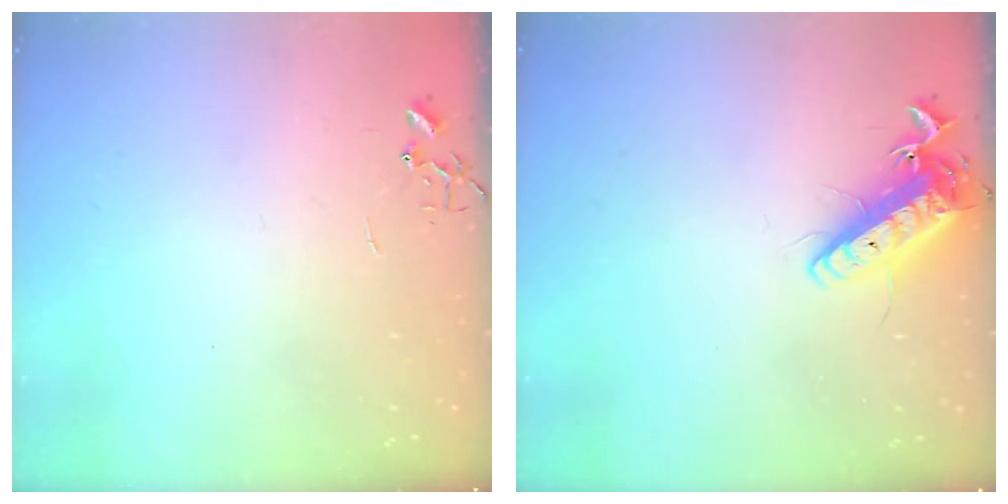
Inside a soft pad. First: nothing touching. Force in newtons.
{"total": 13.6, "press": 13.4, "slide": 2.3}